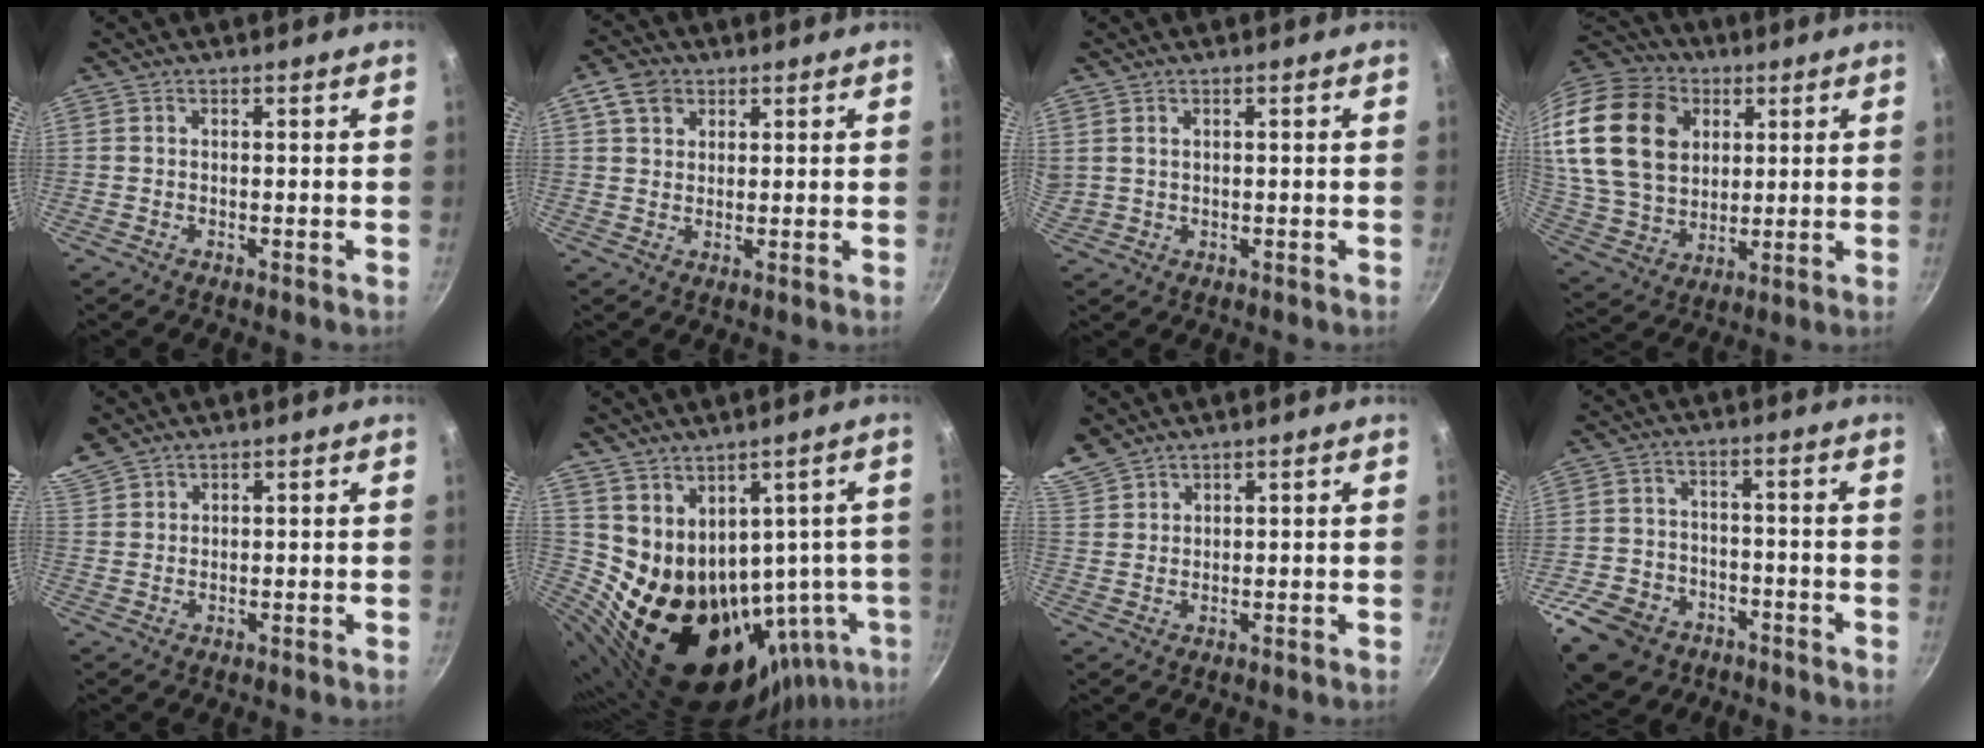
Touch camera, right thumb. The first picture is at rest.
{"total": 5.4, "force": [2.5, 4.1, 2.5], "torque": [-0.026, -0.002, 0.041]}
{"total": 2.4, "force": [1.2, 1.7, 1.2], "torque": [-0.016, 0.001, 0.029]}
{"total": 29.2, "force": [9.7, 21.4, 17.3], "torque": [-0.363, 0.017, 0.189]}
{"total": 5.7, "force": [4.9, 2.4, 1.6], "torque": [-0.034, 0.014, 0.105]}
{"total": 17.2, "force": [2.5, 12.5, 11.5], "torque": [-0.115, -0.006, 0.082]}
{"total": 7.5, "force": [6.6, 3.3, 1.7], "torque": [-0.036, 0.006, 0.143]}
{"total": 14.2, "force": [-7.9, 9.9, 6.4], "torque": [-0.111, 0.045, -0.131]}